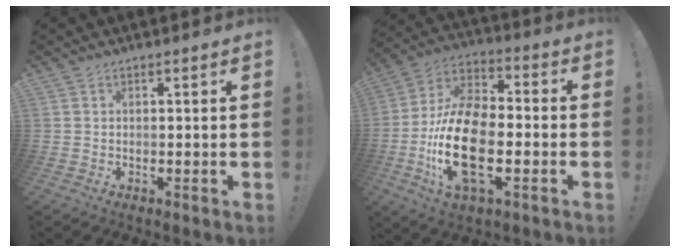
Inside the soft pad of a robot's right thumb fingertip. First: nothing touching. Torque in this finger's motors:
{"motor_torque": [2.35, 2.71, 0.63, 0.12, 0.40]}